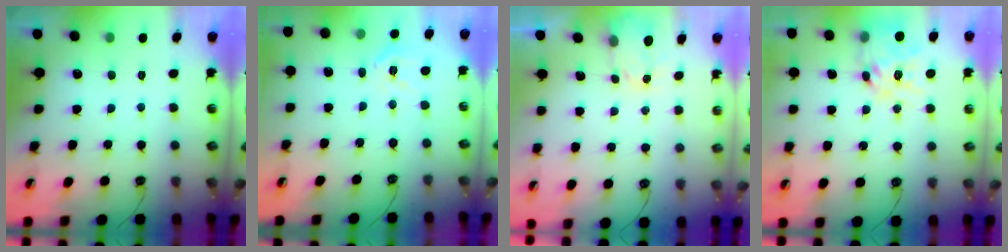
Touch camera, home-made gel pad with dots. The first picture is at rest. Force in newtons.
{"total": 11.2, "press": 11.1, "slide": 1.6}
{"total": 2.9, "press": 2.8, "slide": 0.4}
{"total": 15.6, "press": 15.6, "slide": 1.4}